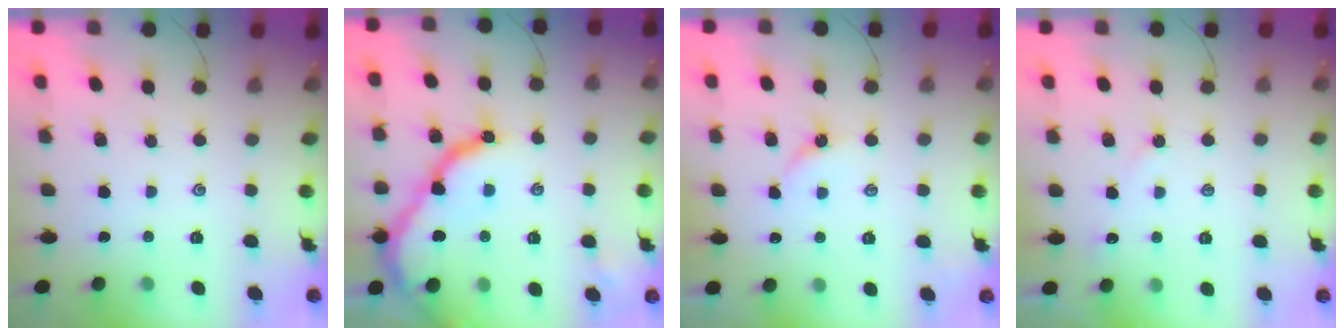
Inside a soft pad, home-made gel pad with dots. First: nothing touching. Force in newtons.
{"total": 15.7, "press": 15.6, "slide": 2.0}
{"total": 3.4, "press": 3.4, "slide": 0.6}
{"total": 3.7, "press": 3.7, "slide": 0.4}